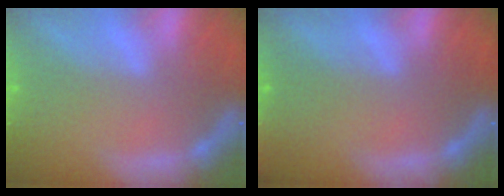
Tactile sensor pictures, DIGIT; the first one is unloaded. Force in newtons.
{"total": 2.9}